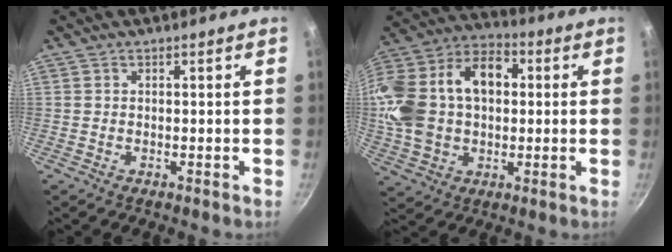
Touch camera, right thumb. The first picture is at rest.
{"total": 23.2, "force": [2.6, 16.1, 16.5], "torque": [-0.303, 0.048, 0.037]}